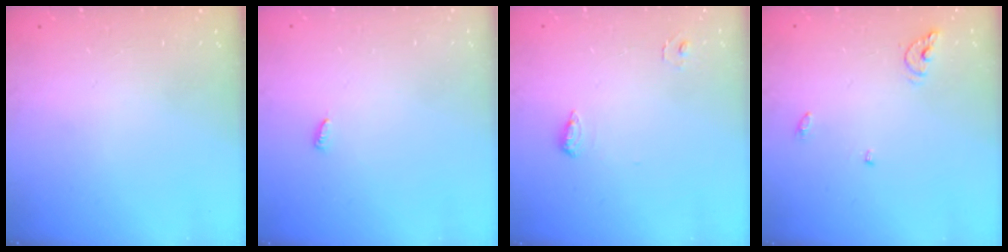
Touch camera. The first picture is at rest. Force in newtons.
{"total": 3.2, "press": 3.2, "slide": 0.5}
{"total": 6.2, "press": 6.0, "slide": 1.2}
{"total": 6.2, "press": 6.2, "slide": 0.4}